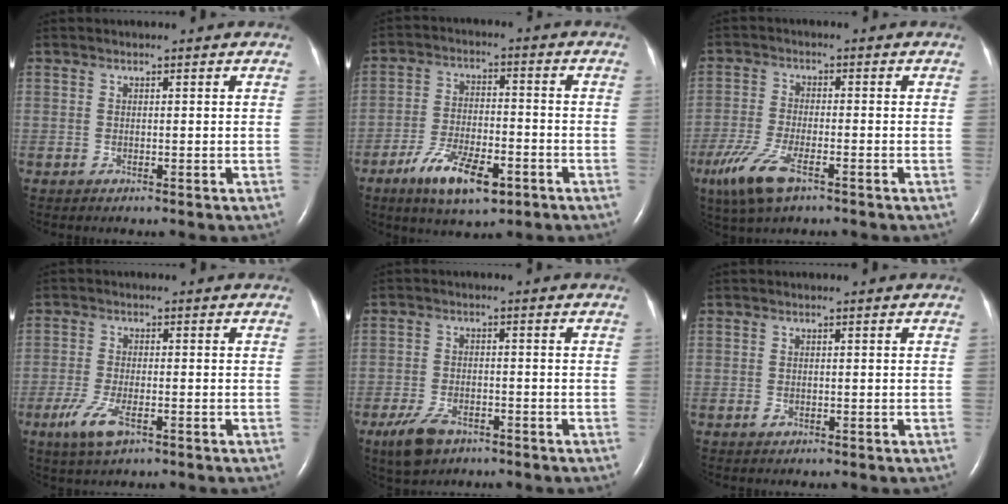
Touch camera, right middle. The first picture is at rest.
{"total": 10.2, "force": [-5.7, 3.6, 7.6], "torque": [-0.140, -0.007, -0.095]}
{"total": 7.8, "force": [-4.4, 2.1, 6.1], "torque": [-0.139, -0.019, -0.080]}
{"total": 5.4, "force": [-2.8, 1.6, 4.4], "torque": [-0.099, -0.011, -0.049]}
{"total": 5.7, "force": [-3.6, 2.9, 3.3], "torque": [-0.075, -0.005, -0.059]}
{"total": 0.7, "force": [-0.3, 0.4, 0.4], "torque": [-0.010, 0.000, -0.003]}